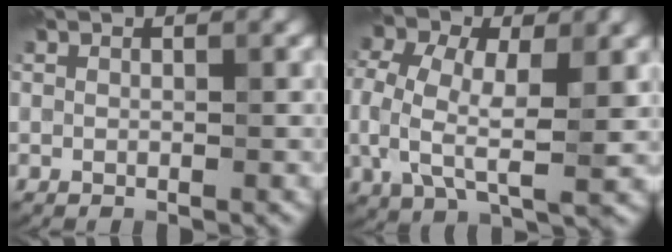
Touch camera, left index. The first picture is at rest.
{"total": 8.7, "force": [0.1, 5.1, 7.0], "torque": [-0.166, 0.006, -0.001]}